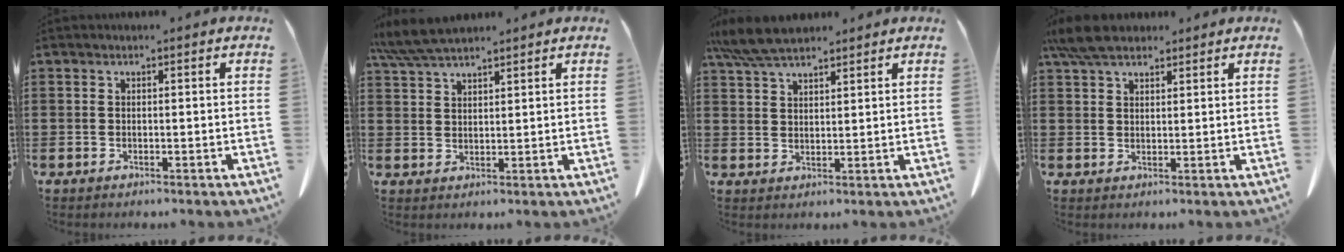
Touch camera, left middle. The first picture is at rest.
{"total": 5.6, "force": [4.9, 0.9, 2.7], "torque": [-0.065, -0.007, 0.093]}
{"total": 6.5, "force": [5.5, 1.5, 3.1], "torque": [-0.076, -0.006, 0.105]}
{"total": 6.0, "force": [4.9, 2.1, 2.8], "torque": [-0.068, -0.001, 0.093]}